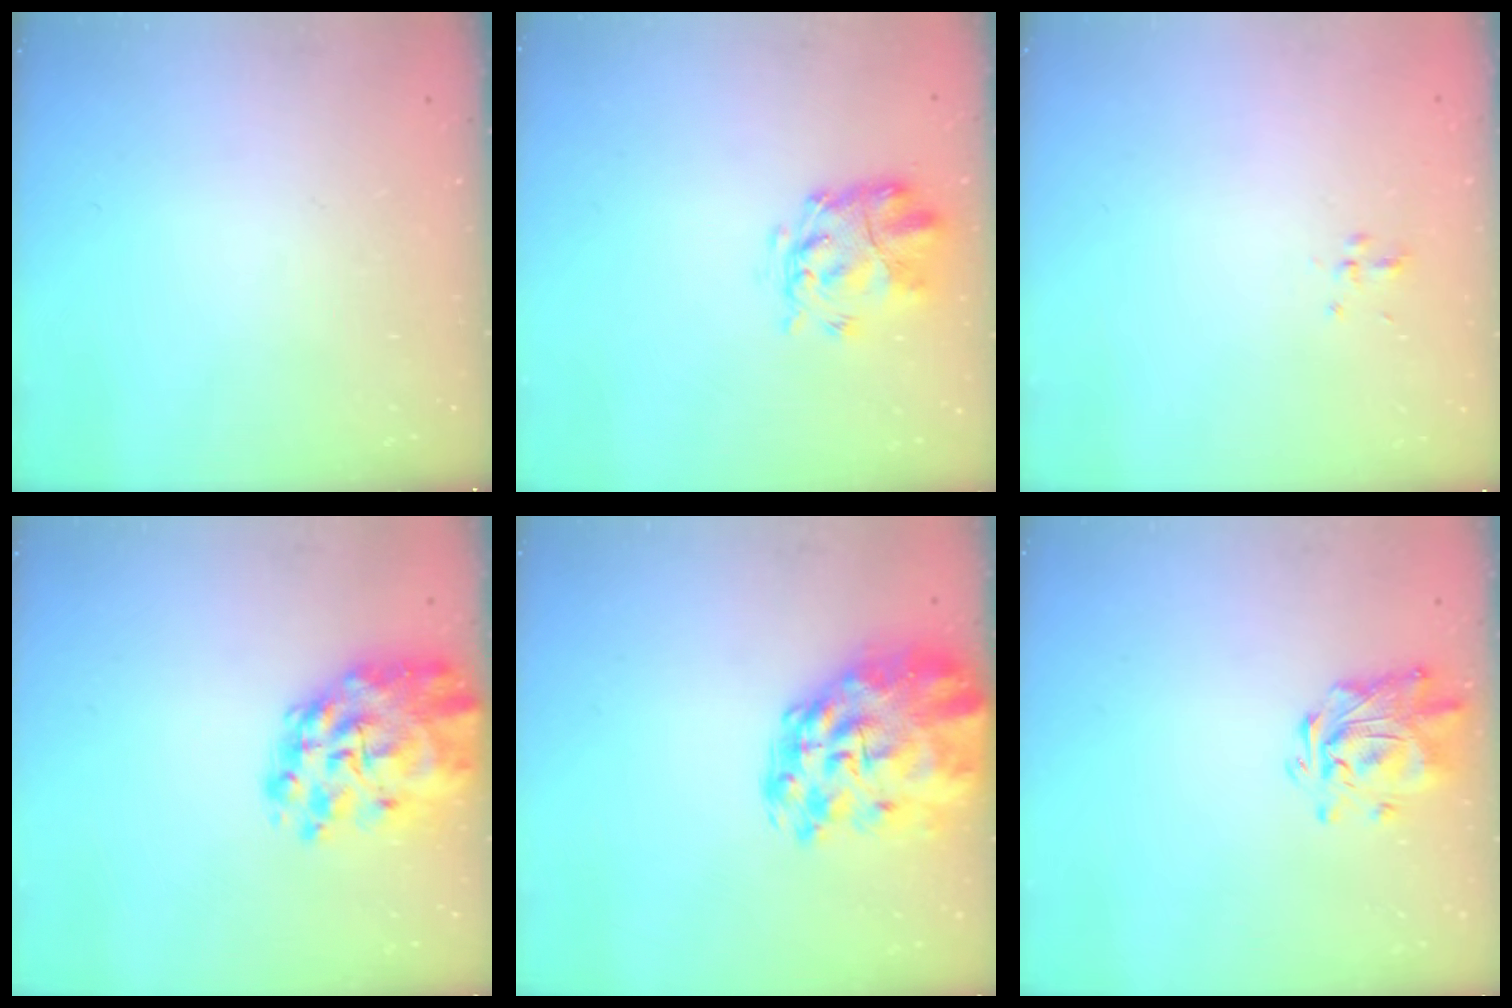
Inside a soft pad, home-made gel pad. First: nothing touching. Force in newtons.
{"total": 3.8, "press": 3.4, "slide": 1.7}
{"total": 2.0, "press": 1.8, "slide": 0.8}
{"total": 14.3, "press": 13.5, "slide": 4.8}
{"total": 15.8, "press": 15.0, "slide": 5.0}
{"total": 1.9, "press": 1.8, "slide": 0.6}